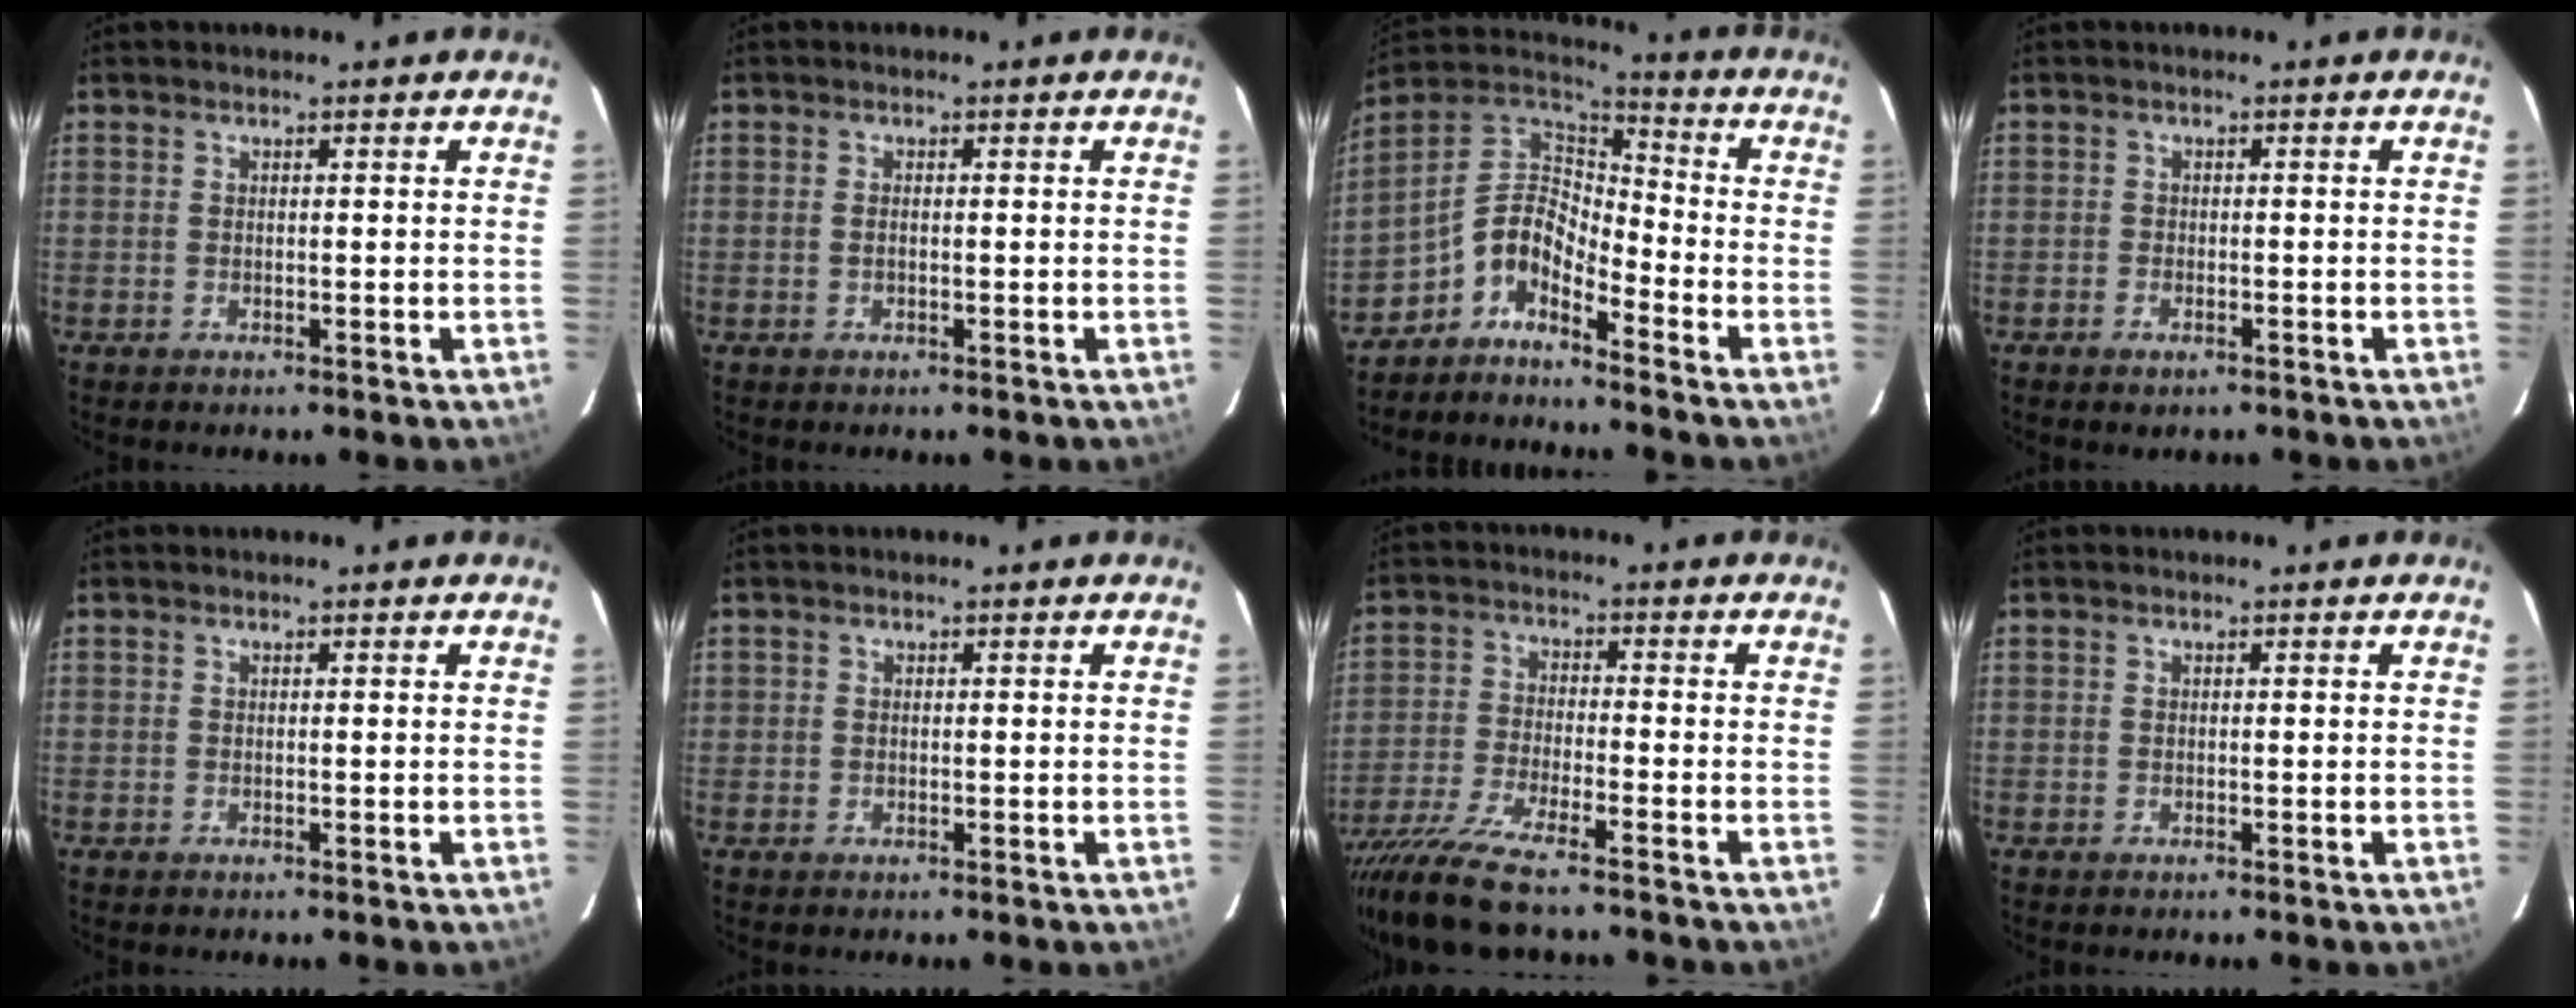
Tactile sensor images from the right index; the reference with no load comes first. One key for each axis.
{"total": 0.8, "fx": -0.1, "fy": 0.4, "fz": 0.7, "tx": -0.015, "ty": 0.001, "tz": -0.004}
{"total": 8.1, "fx": -5.6, "fy": 3.8, "fz": 4.4, "tx": -0.103, "ty": 0.038, "tz": -0.126}
{"total": 2.0, "fx": -1.3, "fy": 1.1, "fz": 1.0, "tx": -0.024, "ty": -0.002, "tz": -0.024}
{"total": 0.0}
{"total": 0.5, "fx": 0.0, "fy": 0.5, "fz": 0.1, "tx": 0.000, "ty": 0.000, "tz": 0.000}
{"total": 12.8, "fx": -10.5, "fy": 1.5, "fz": 7.2, "tx": -0.159, "ty": -0.040, "tz": -0.194}
{"total": 0.0}